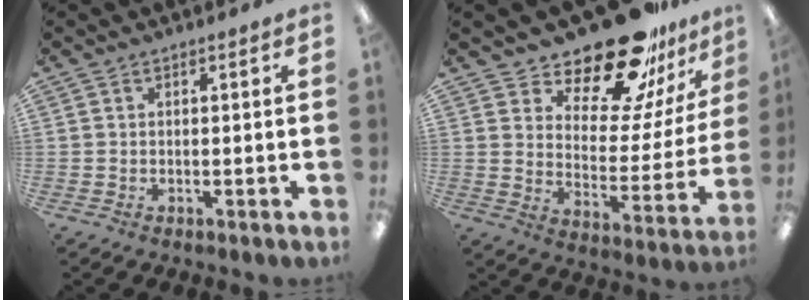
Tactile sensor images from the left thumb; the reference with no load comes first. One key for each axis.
{"total": 20.4, "fx": 17.2, "fy": 6.3, "fz": 8.9, "tx": -0.148, "ty": -0.127, "tz": 0.294}